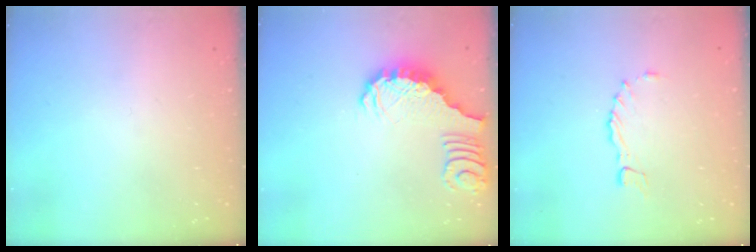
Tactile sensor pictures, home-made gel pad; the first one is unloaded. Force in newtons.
{"total": 2.7, "press": 2.7, "slide": 0.5}
{"total": 1.8, "press": 1.7, "slide": 0.3}